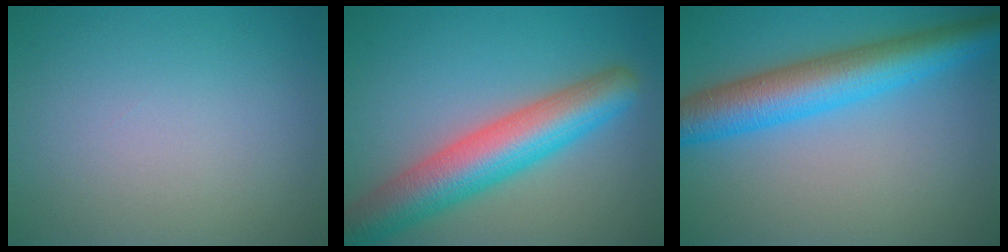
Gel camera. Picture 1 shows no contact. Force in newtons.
{"total": 8.2, "press": 8.2, "slide": 0.3}
{"total": 7.6, "press": 7.6, "slide": 0.2}